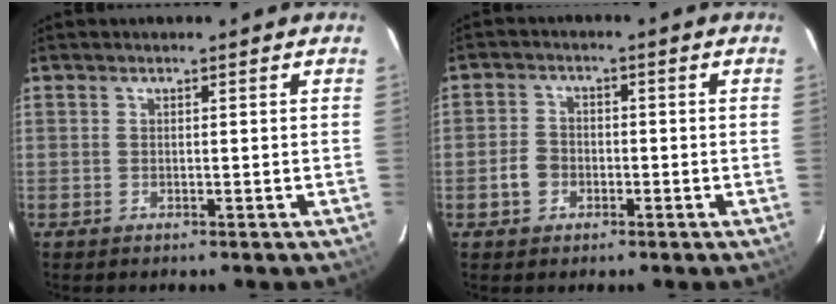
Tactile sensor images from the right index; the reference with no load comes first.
{"total": 4.2, "force": [-1.6, 3.5, 1.5], "torque": [-0.035, 0.012, -0.026]}